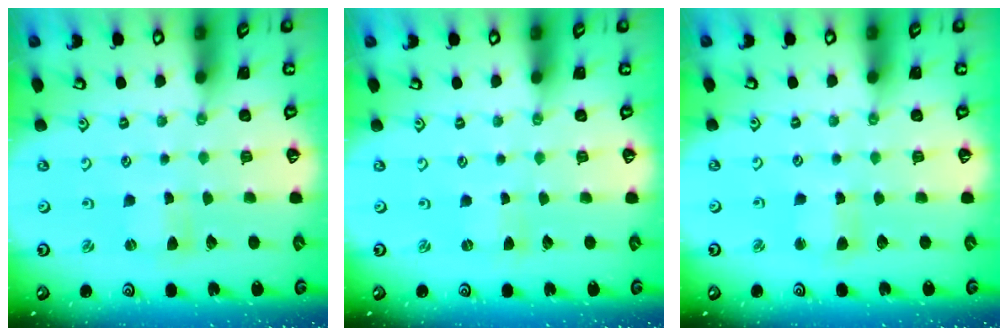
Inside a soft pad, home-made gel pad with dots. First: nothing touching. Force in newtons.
{"total": 0.0}
{"total": 3.8, "press": 3.7, "slide": 0.4}